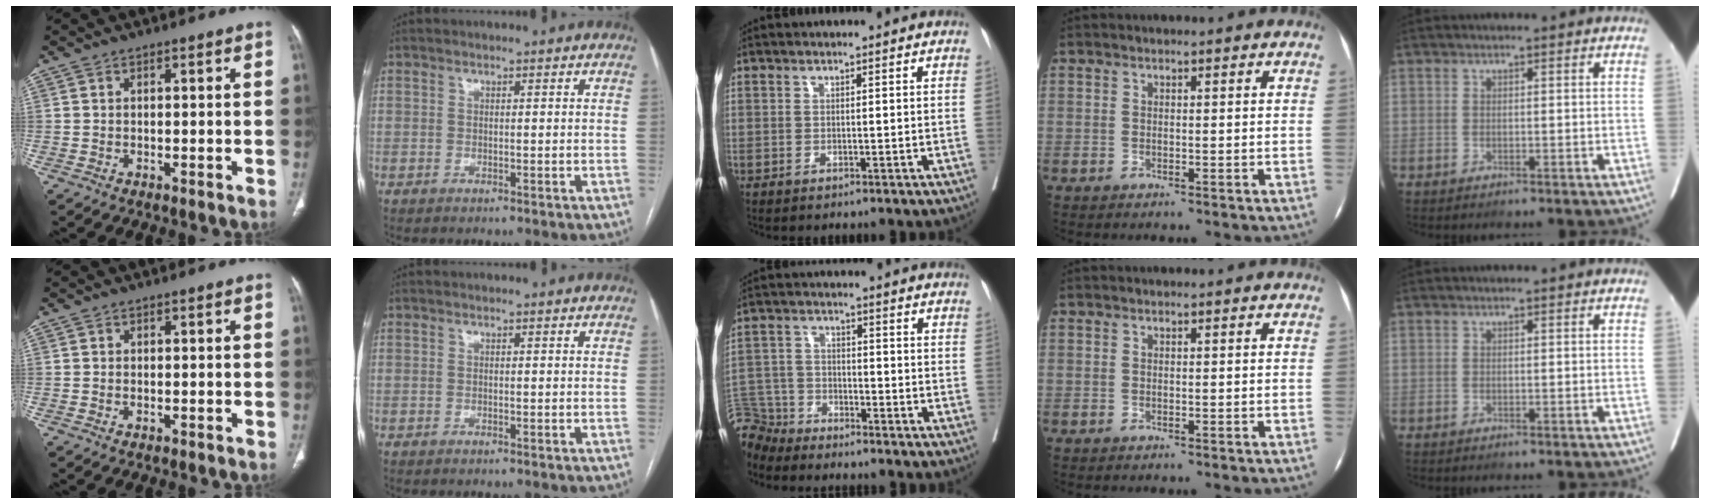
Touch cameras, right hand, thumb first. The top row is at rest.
{"middle": {"total": 6.7, "force": [-6.3, 1.9, -1.1], "torque": [0.022, 0.007, -0.130]}}